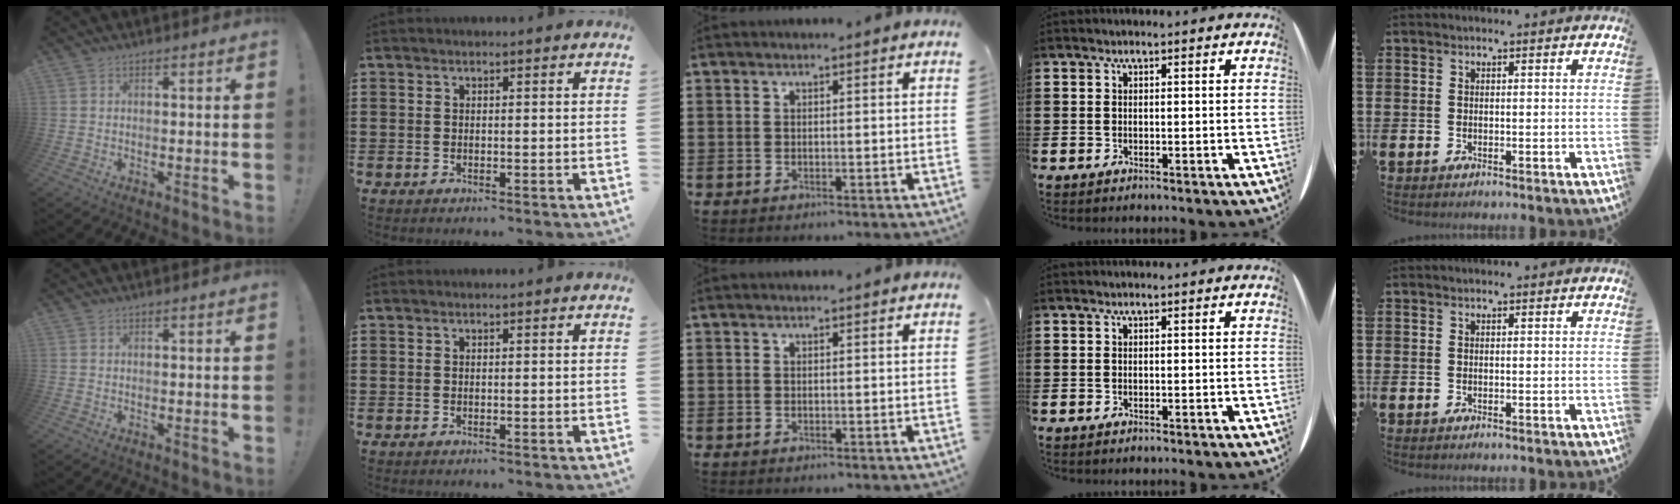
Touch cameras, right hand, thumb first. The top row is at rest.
{}